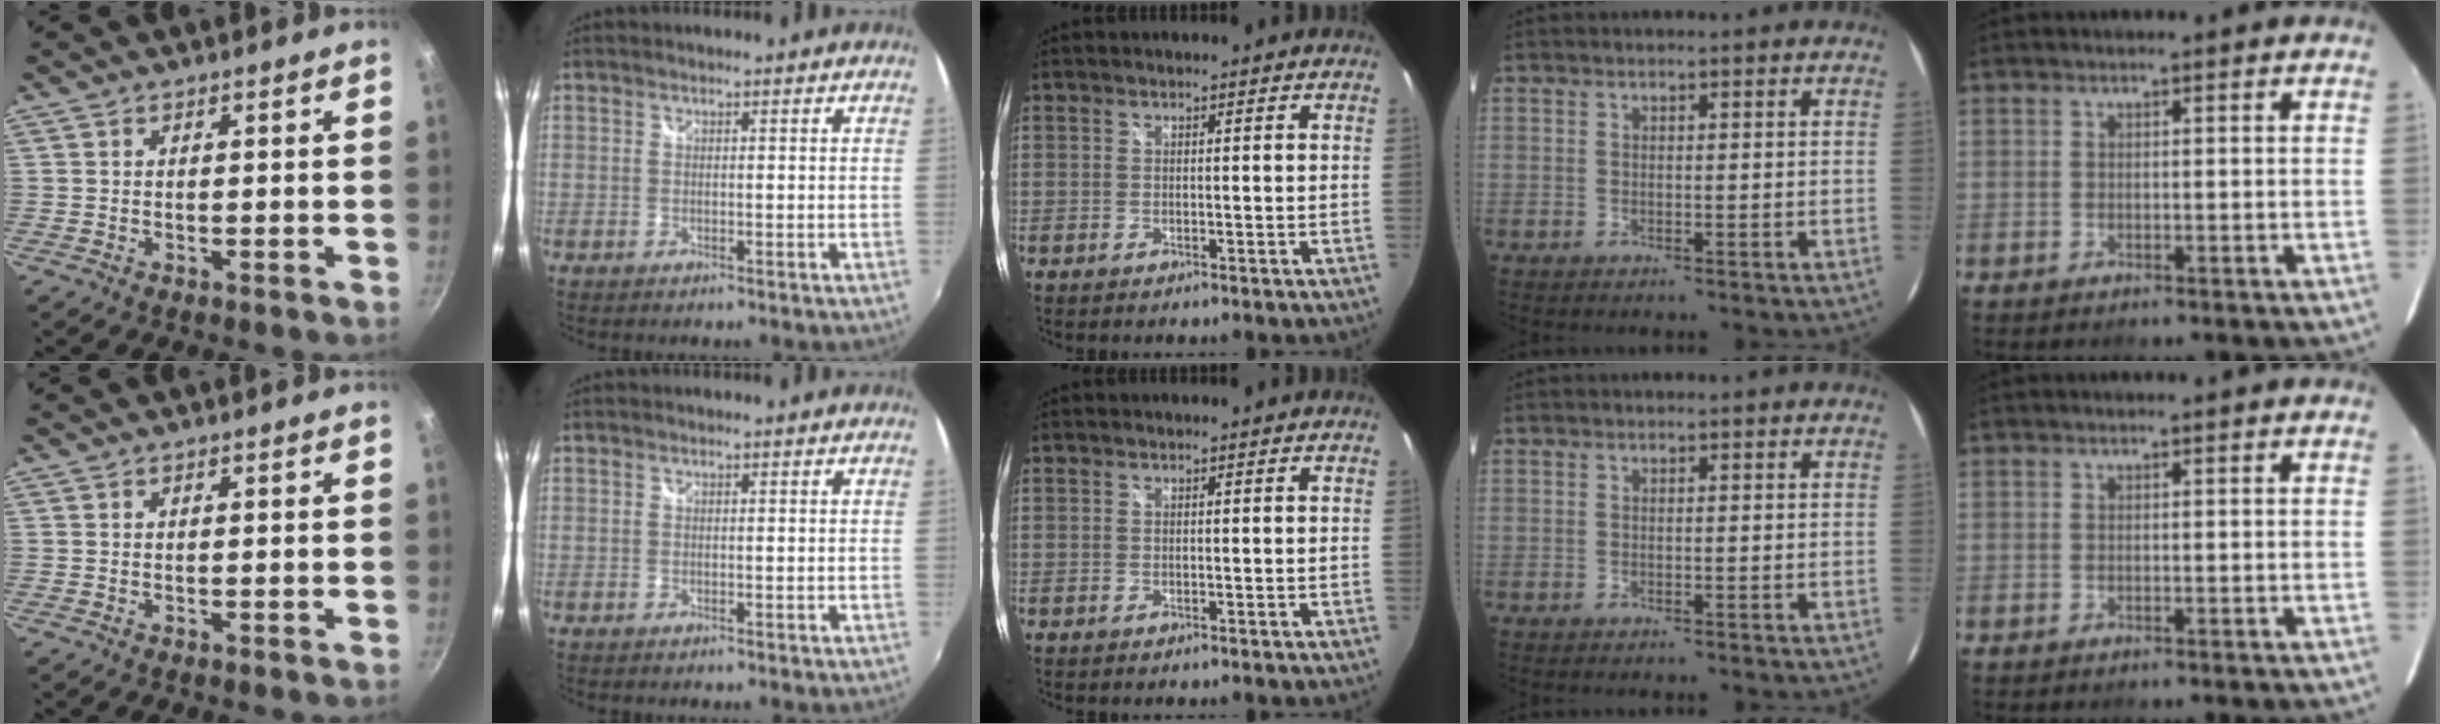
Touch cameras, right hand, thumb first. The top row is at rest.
{}